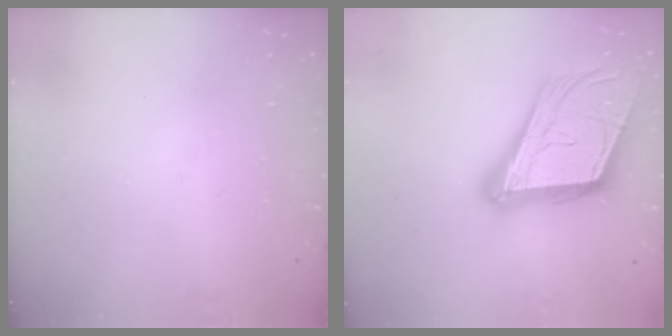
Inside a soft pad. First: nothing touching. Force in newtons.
{"total": 25.8, "press": 25.3, "slide": 4.9}